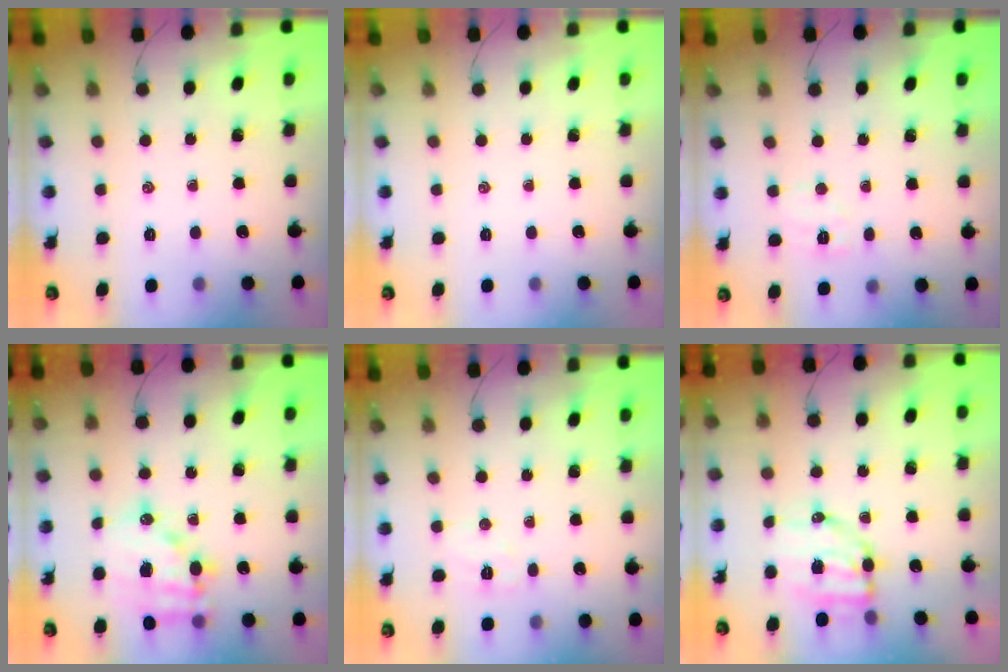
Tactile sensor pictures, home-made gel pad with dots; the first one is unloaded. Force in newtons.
{"total": 0.0}
{"total": 5.5, "press": 5.4, "slide": 1.0}
{"total": 14.5, "press": 14.2, "slide": 2.9}
{"total": 5.0, "press": 4.9, "slide": 1.0}
{"total": 7.1, "press": 7.0, "slide": 1.4}